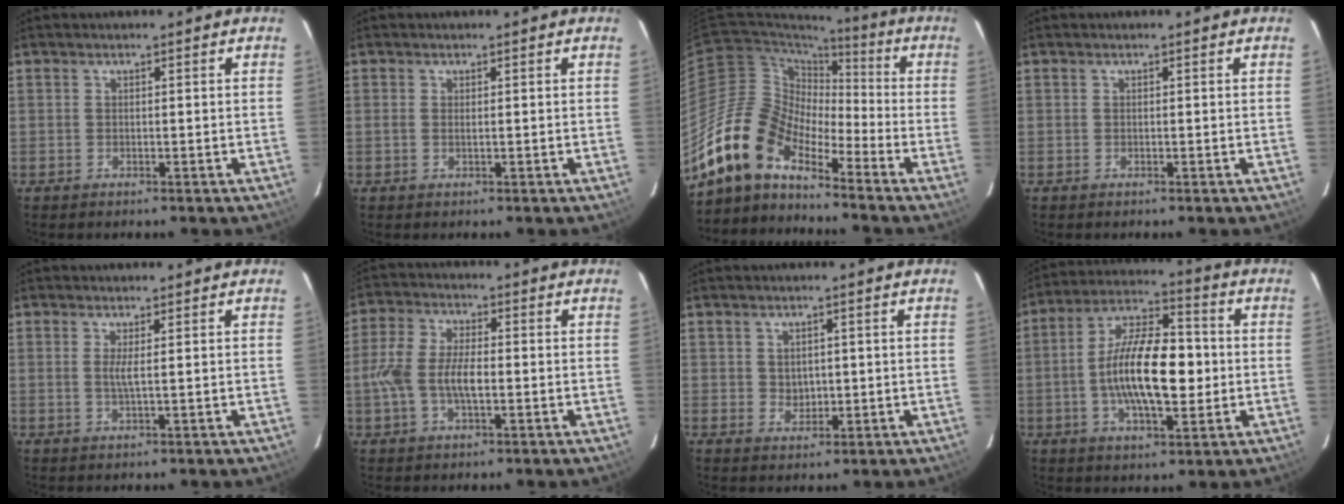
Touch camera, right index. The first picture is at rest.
{"total": 0.8, "force": [0.2, 0.3, 0.7], "torque": [-0.016, 0.001, 0.002]}
{"total": 14.3, "force": [-11.4, 6.0, 6.1], "torque": [-0.106, 0.010, -0.232]}
{"total": 0.0}
{"total": 1.6, "force": [0.3, -0.3, 1.5], "torque": [-0.031, -0.005, 0.005]}
{"total": 8.4, "force": [-1.4, 3.7, 7.4], "torque": [-0.156, 0.007, -0.028]}
{"total": 2.9, "force": [0.4, 2.4, 1.5], "torque": [-0.024, 0.003, 0.013]}
{"total": 16.0, "force": [-1.2, 6.3, 14.7], "torque": [-0.269, 0.012, -0.025]}